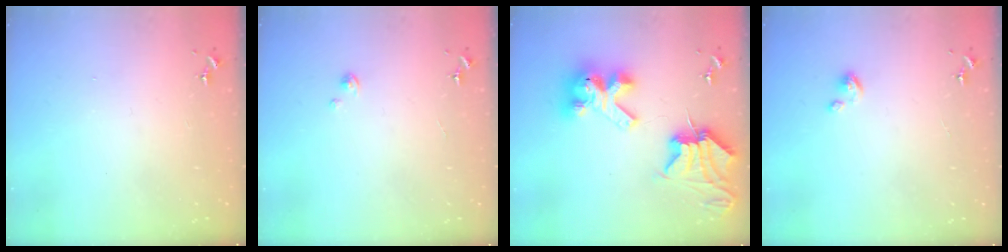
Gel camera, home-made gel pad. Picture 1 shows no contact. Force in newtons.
{"total": 1.0, "press": 1.0, "slide": 0.1}
{"total": 13.8, "press": 13.7, "slide": 1.7}
{"total": 4.3, "press": 4.3, "slide": 0.3}